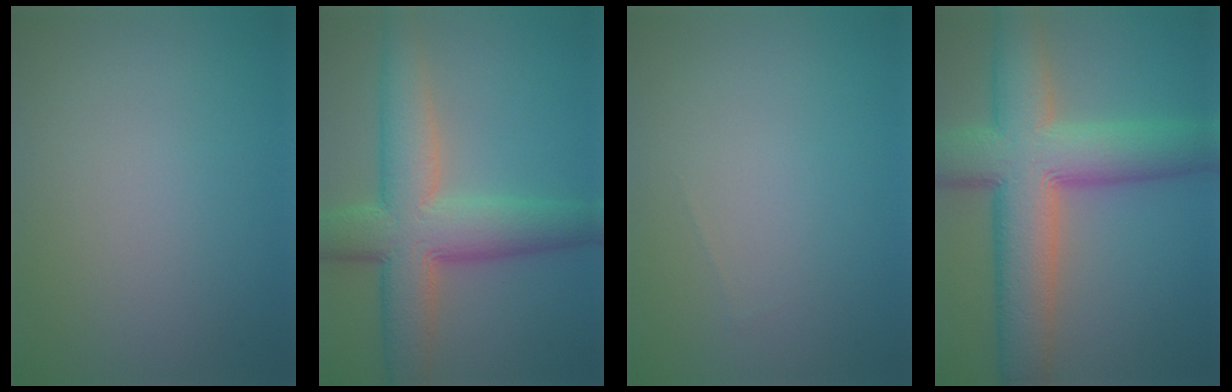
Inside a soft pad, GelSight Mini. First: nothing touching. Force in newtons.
{"total": 8.9, "press": 8.9, "slide": 0.2}
{"total": 0.0}
{"total": 11.8, "press": 11.8, "slide": 0.7}